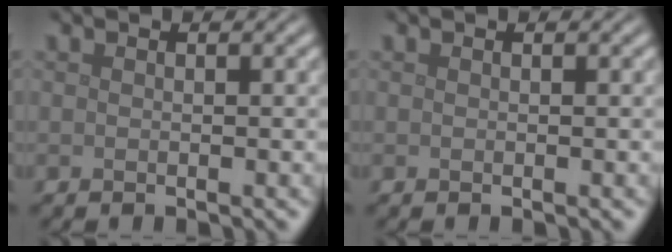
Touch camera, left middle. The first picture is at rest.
{"total": 0.0}